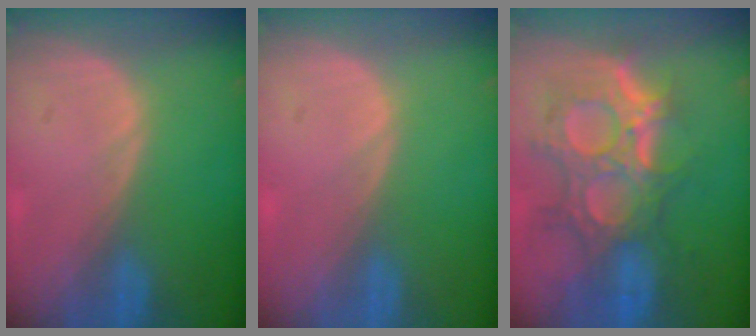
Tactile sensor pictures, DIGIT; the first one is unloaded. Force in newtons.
{"total": 0.0}
{"total": 11.9, "press": 10.7, "slide": 5.3}